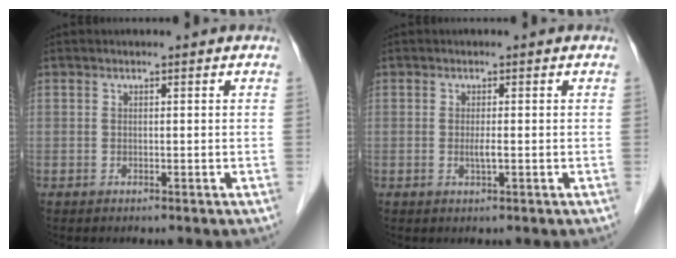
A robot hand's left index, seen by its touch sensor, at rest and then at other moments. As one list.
[{"total": 1.5, "force": [-0.4, 0.0, 1.5], "torque": [-0.030, -0.008, -0.008]}]